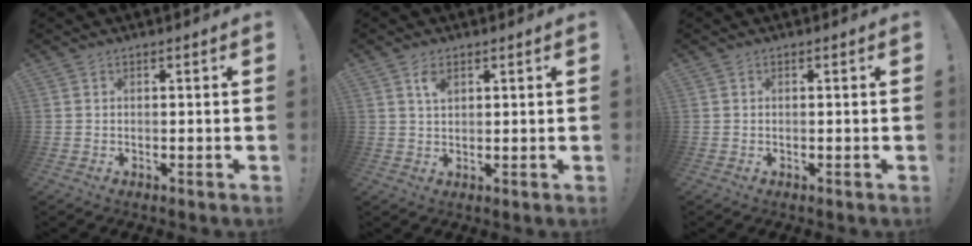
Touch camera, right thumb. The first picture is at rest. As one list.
[{"total": 3.6, "force": [1.9, 1.8, 2.4], "torque": [-0.035, -0.008, 0.031]}, {"total": 0.0}]